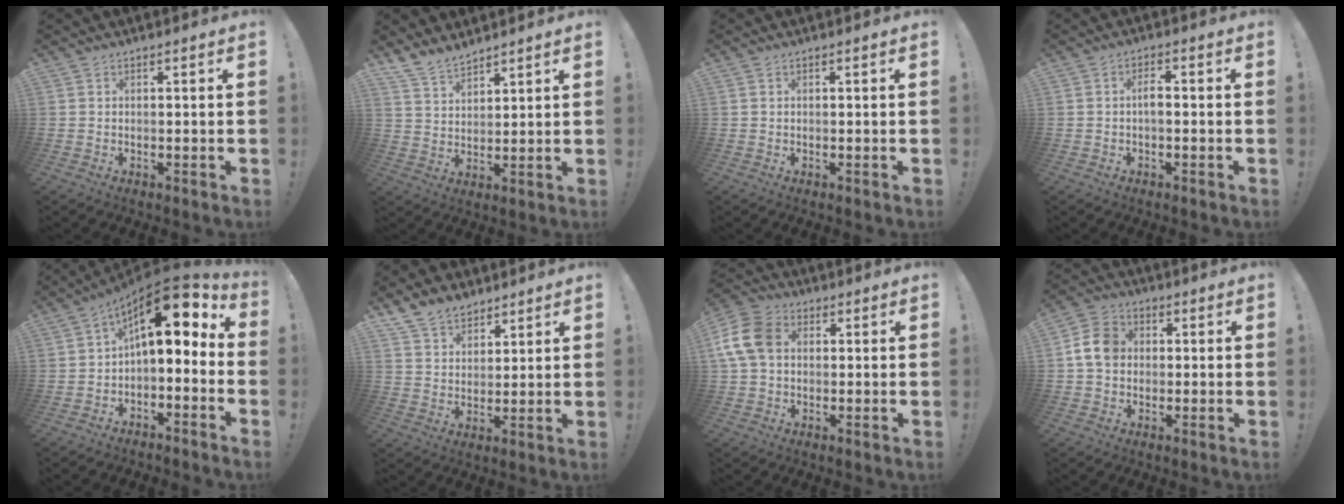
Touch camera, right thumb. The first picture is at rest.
{"total": 7.4, "force": [6.6, 2.7, 2.0], "torque": [-0.051, -0.039, 0.129]}
{"total": 0.0}
{"total": 2.8, "force": [-0.3, 1.1, 2.6], "torque": [-0.048, 0.006, -0.008]}
{"total": 12.8, "force": [5.0, 5.1, 10.6], "torque": [-0.153, -0.044, 0.084]}
{"total": 8.7, "force": [7.0, 4.8, 2.0], "torque": [-0.051, -0.037, 0.139]}
{"total": 12.3, "force": [1.9, 8.8, 8.4], "torque": [-0.168, 0.007, 0.037]}
{"total": 9.2, "force": [0.7, 7.3, 5.6], "torque": [-0.087, 0.017, 0.020]}